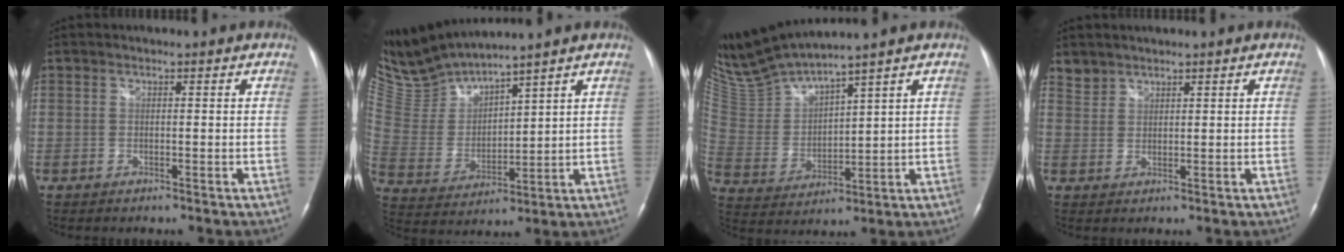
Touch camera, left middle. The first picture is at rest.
{"total": 9.2, "force": [9.1, -0.7, 1.5], "torque": [-0.060, -0.004, 0.206]}
{"total": 11.2, "force": [10.3, -0.6, 4.3], "torque": [-0.105, -0.002, 0.216]}
{"total": 2.2, "force": [1.9, 0.9, -0.3], "torque": [0.008, 0.009, 0.038]}